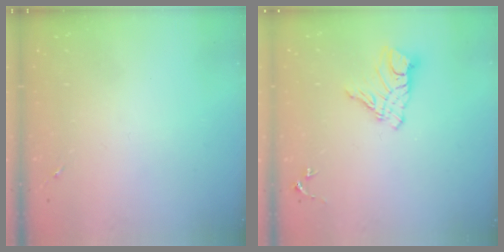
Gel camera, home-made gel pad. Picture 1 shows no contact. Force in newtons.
{"total": 11.3, "press": 11.2, "slide": 0.9}